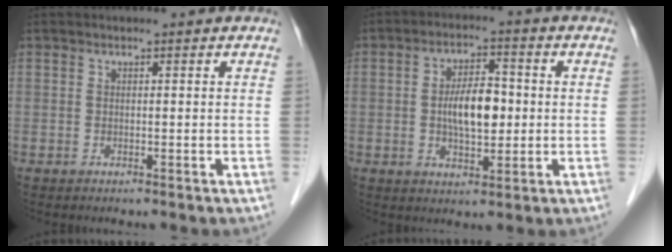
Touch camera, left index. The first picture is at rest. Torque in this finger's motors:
{"motor_torque": [0.97, 0.45, 0.46, 0.14]}